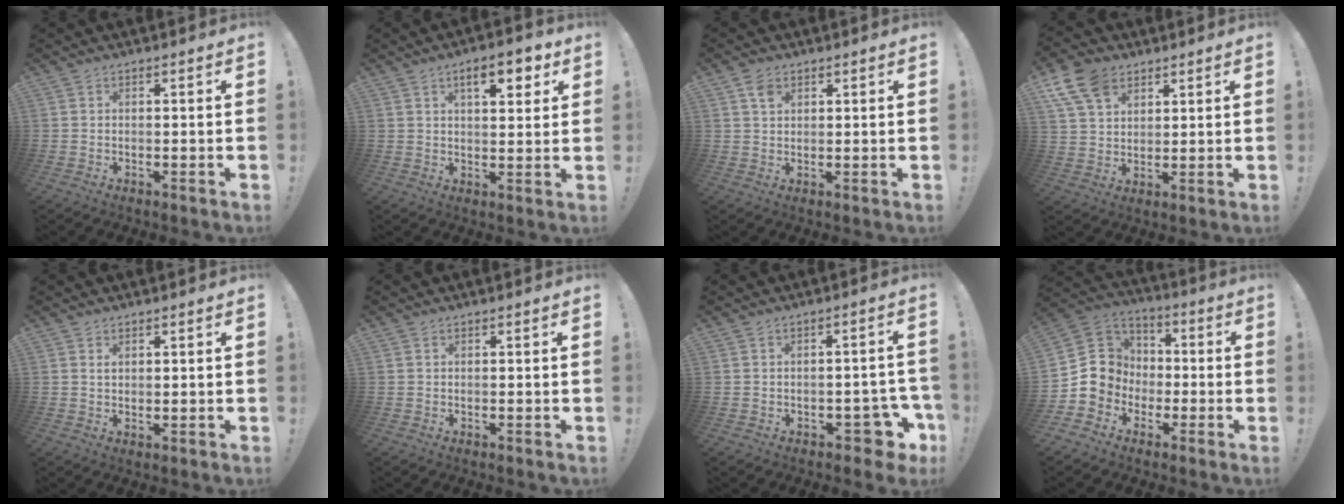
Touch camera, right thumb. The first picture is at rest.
{"total": 8.6, "force": [4.2, 3.4, 6.6], "torque": [-0.079, -0.012, 0.065]}
{"total": 3.3, "force": [1.8, 2.1, 1.8], "torque": [-0.024, -0.004, 0.031]}
{"total": 11.3, "force": [6.5, 7.5, 5.5], "torque": [-0.102, -0.027, 0.126]}
{"total": 1.3, "force": [0.9, 0.7, 0.6], "torque": [-0.005, -0.003, 0.015]}
{"total": 0.0}
{"total": 8.1, "force": [-4.2, 4.5, 5.3], "torque": [-0.051, 0.029, -0.063]}
{"total": 10.6, "force": [-2.8, 10.1, 1.9], "torque": [-0.021, 0.024, -0.039]}